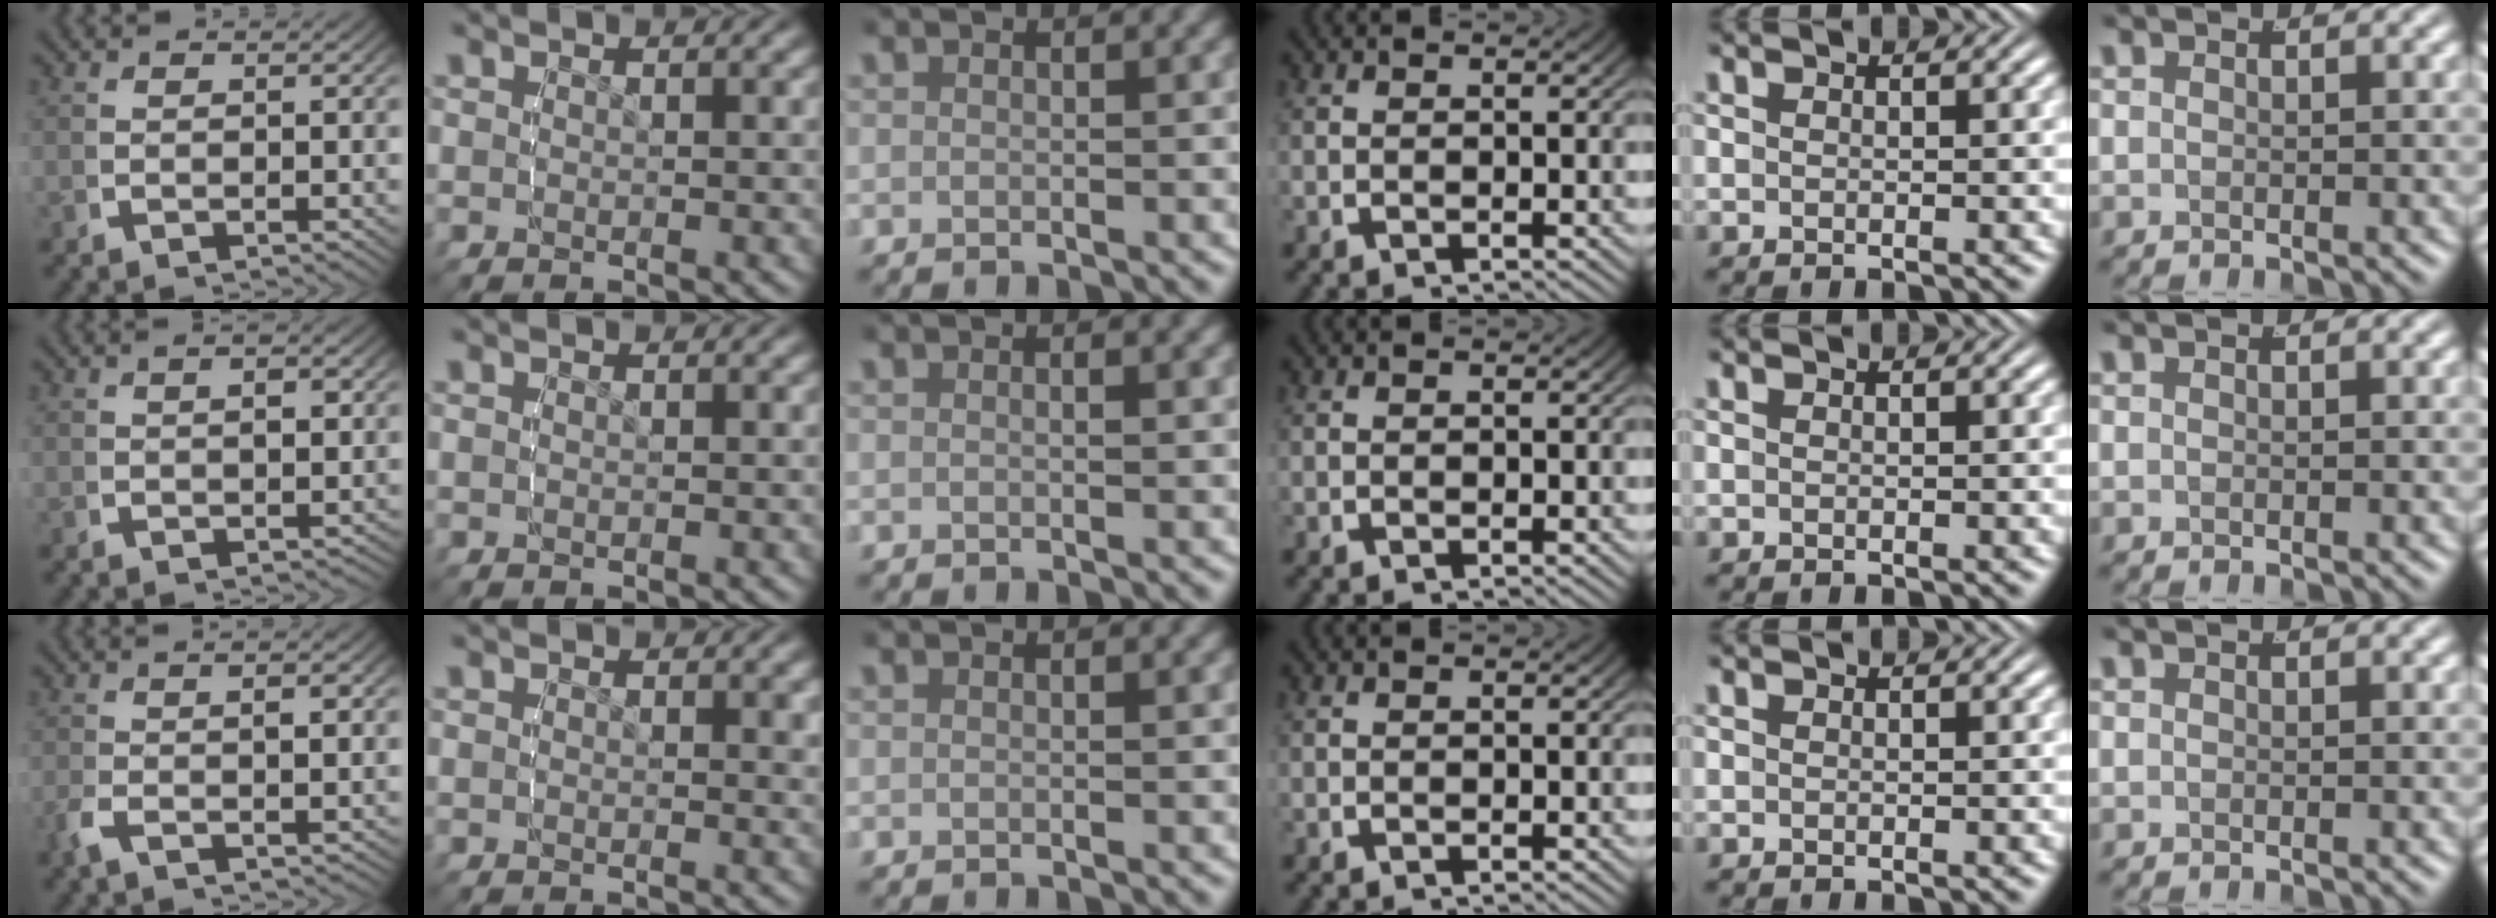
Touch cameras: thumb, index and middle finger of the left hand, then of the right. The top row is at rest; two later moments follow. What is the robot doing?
{"motion": "lift_and_place", "object": "sponge"}